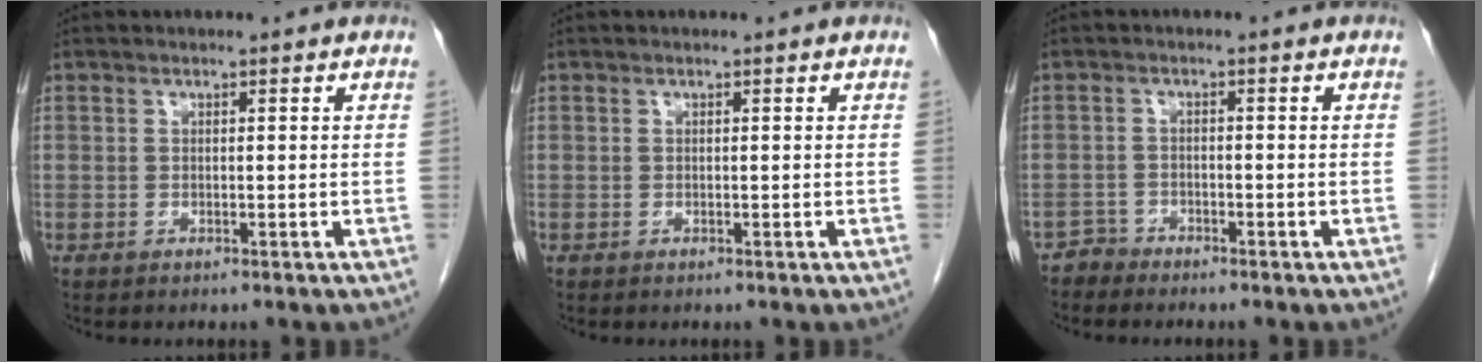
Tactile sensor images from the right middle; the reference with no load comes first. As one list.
[{"total": 0.0}, {"total": 1.8, "force": [-1.6, 0.5, -0.7], "torque": [0.017, -0.001, -0.032]}]